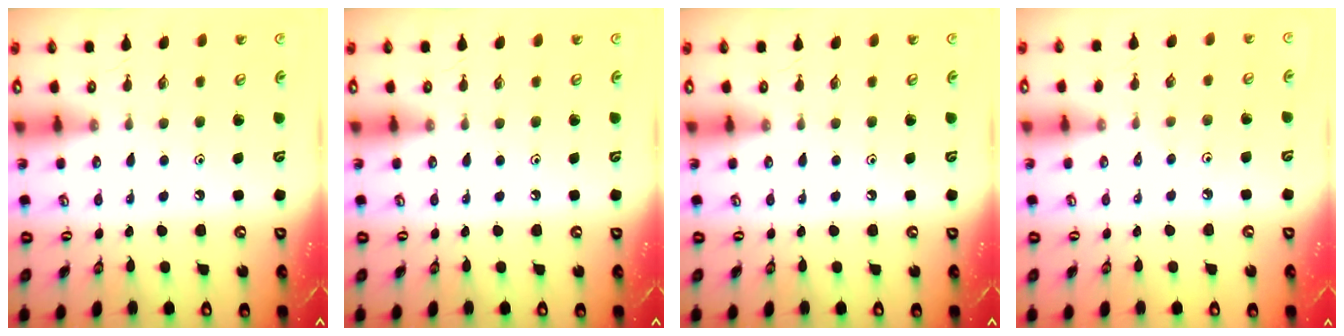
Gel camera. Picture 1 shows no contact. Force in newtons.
{"total": 0.0}
{"total": 0.0}
{"total": 2.0, "press": 2.0, "slide": 0.5}